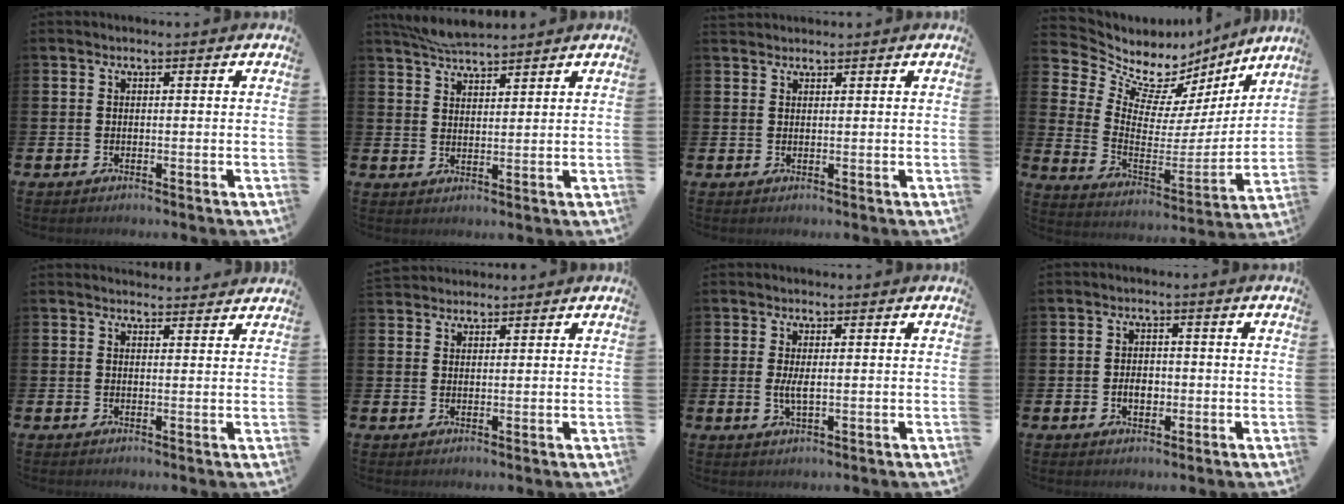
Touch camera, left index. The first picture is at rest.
{"total": 5.5, "force": [5.2, 0.6, 1.5], "torque": [-0.036, -0.017, 0.095]}
{"total": 1.2, "force": [1.2, 0.3, -0.1], "torque": [0.009, -0.001, 0.021]}
{"total": 8.7, "force": [7.1, 4.7, 1.6], "torque": [-0.054, -0.066, 0.124]}
{"total": 2.2, "force": [2.1, 0.4, -0.1], "torque": [0.007, -0.014, 0.037]}
{"total": 2.3, "force": [2.2, 0.7, -0.2], "torque": [-0.002, -0.005, 0.042]}
{"total": 2.1, "force": [0.2, 0.6, 2.0], "torque": [-0.030, -0.003, 0.002]}
{"total": 2.8, "force": [-0.5, 1.9, 1.9], "torque": [-0.014, -0.005, -0.017]}